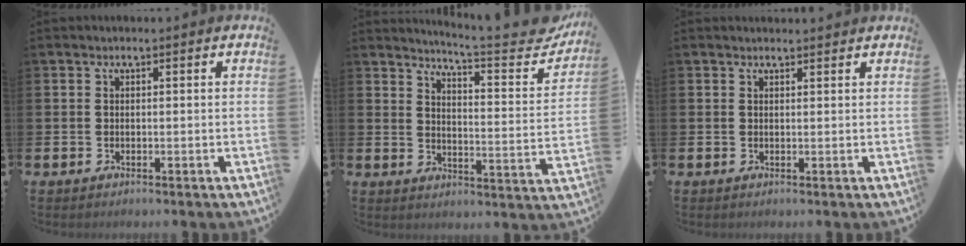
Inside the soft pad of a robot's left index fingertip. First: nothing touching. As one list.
[{"total": 6.2, "force": [5.6, 0.4, 2.7], "torque": [-0.043, -0.054, 0.083]}, {"total": 1.1, "force": [1.1, 0.1, 0.1], "torque": [0.006, -0.002, 0.018]}]